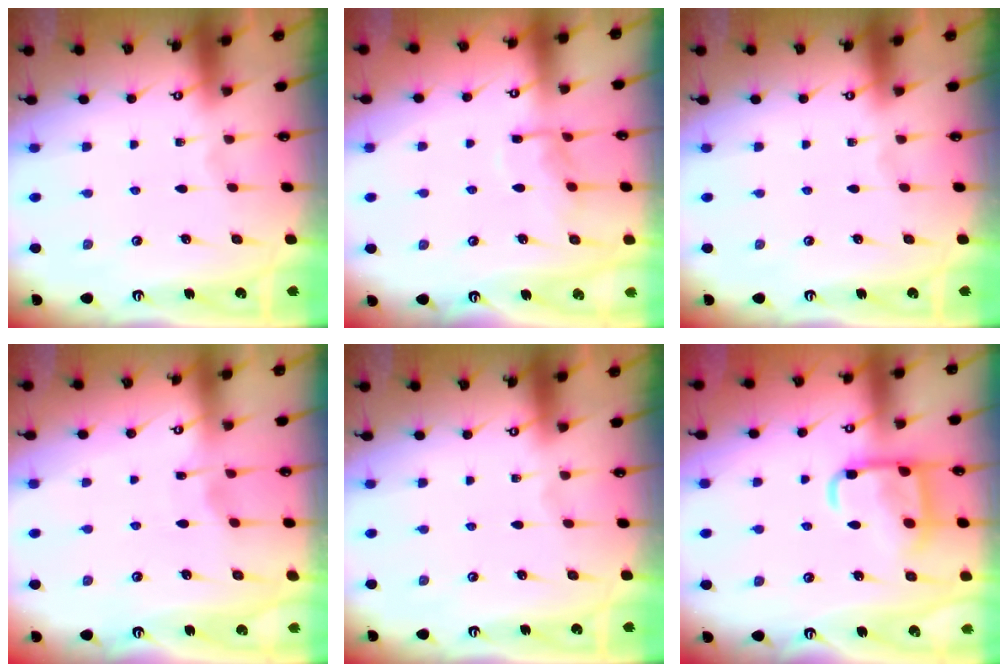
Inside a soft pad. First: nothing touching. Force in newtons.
{"total": 7.6, "press": 7.6, "slide": 0.5}
{"total": 0.0}
{"total": 2.6, "press": 2.6, "slide": 0.3}
{"total": 0.0}
{"total": 12.6, "press": 12.6, "slide": 0.9}